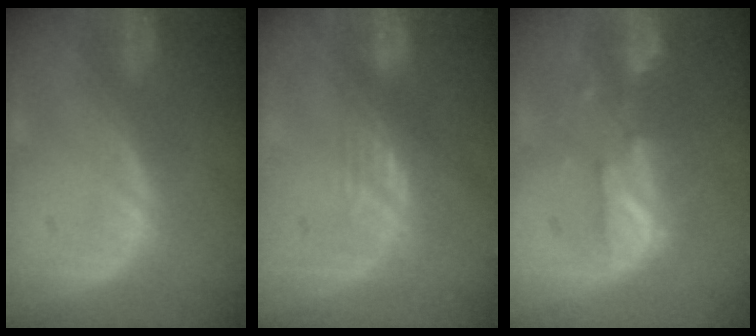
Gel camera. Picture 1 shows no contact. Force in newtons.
{"total": 3.0, "press": 2.6, "slide": 1.5}
{"total": 5.4, "press": 5.3, "slide": 0.7}